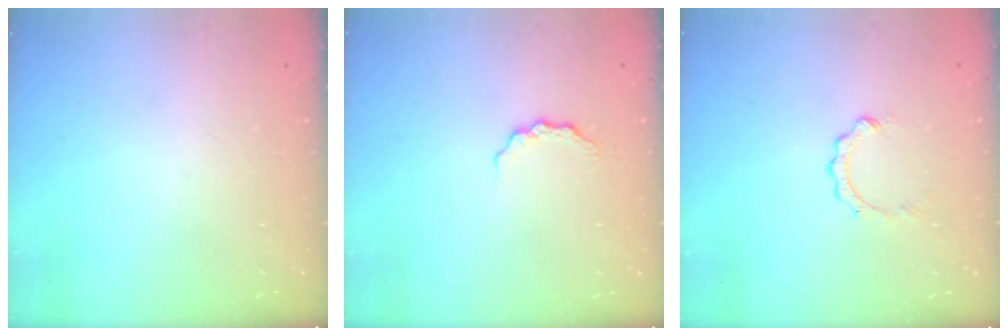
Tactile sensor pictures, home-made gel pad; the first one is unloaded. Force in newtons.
{"total": 4.8, "press": 4.8, "slide": 0.6}
{"total": 2.6, "press": 2.6, "slide": 0.3}